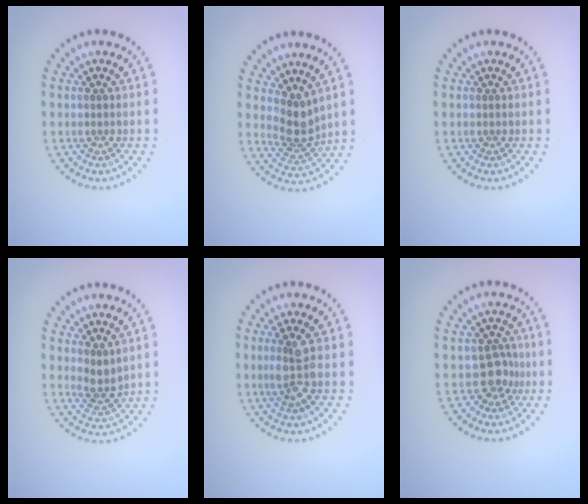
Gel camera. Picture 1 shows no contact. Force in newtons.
{"total": 2.8, "press": 2.1, "slide": 1.8}
{"total": 0.0}
{"total": 1.9, "press": 1.6, "slide": 1.1}
{"total": 2.6, "press": 2.2, "slide": 1.4}
{"total": 2.3, "press": 1.8, "slide": 1.5}